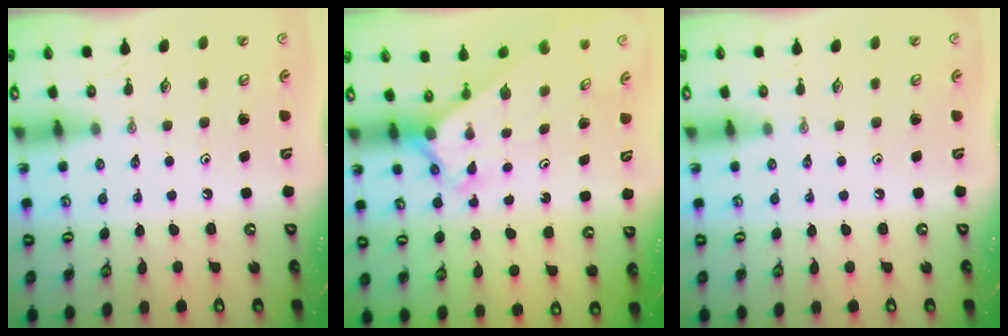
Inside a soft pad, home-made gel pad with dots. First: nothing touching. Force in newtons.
{"total": 2.7, "press": 2.7, "slide": 0.2}
{"total": 0.0}